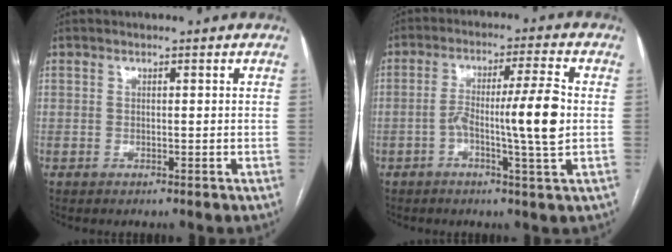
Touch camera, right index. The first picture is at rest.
{"total": 9.6, "force": [-1.2, -0.4, 9.6], "torque": [-0.163, 0.010, -0.022]}